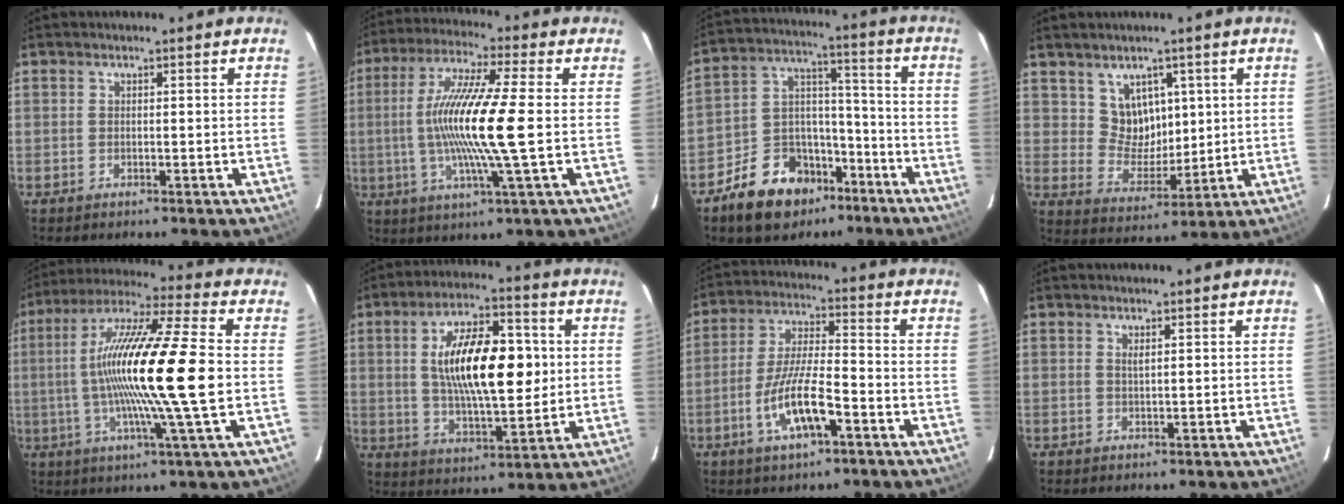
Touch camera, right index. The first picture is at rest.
{"total": 15.6, "force": [-0.8, -0.2, 15.5], "torque": [-0.291, -0.005, -0.021]}
{"total": 14.9, "force": [-9.7, 9.6, 6.0], "torque": [-0.129, 0.046, -0.143]}
{"total": 7.4, "force": [3.4, 6.1, 2.4], "torque": [-0.039, 0.004, 0.075]}
{"total": 19.9, "force": [-0.9, -0.4, 19.9], "torque": [-0.362, -0.001, -0.028]}
{"total": 17.2, "force": [2.2, 6.8, 15.6], "torque": [-0.265, 0.015, 0.041]}
{"total": 10.8, "force": [-5.0, 2.6, 9.2], "torque": [-0.188, -0.006, -0.090]}
{"total": 0.7, "force": [0.4, 0.0, 0.6], "torque": [-0.012, 0.000, 0.008]}